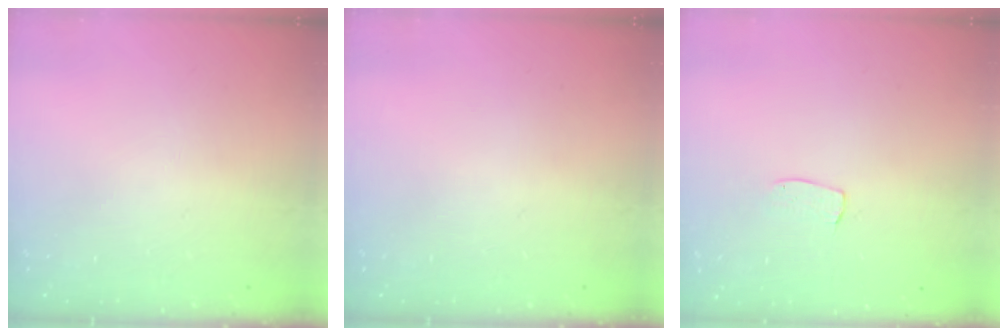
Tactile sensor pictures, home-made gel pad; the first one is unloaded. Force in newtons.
{"total": 0.0}
{"total": 4.5, "press": 4.5, "slide": 0.3}